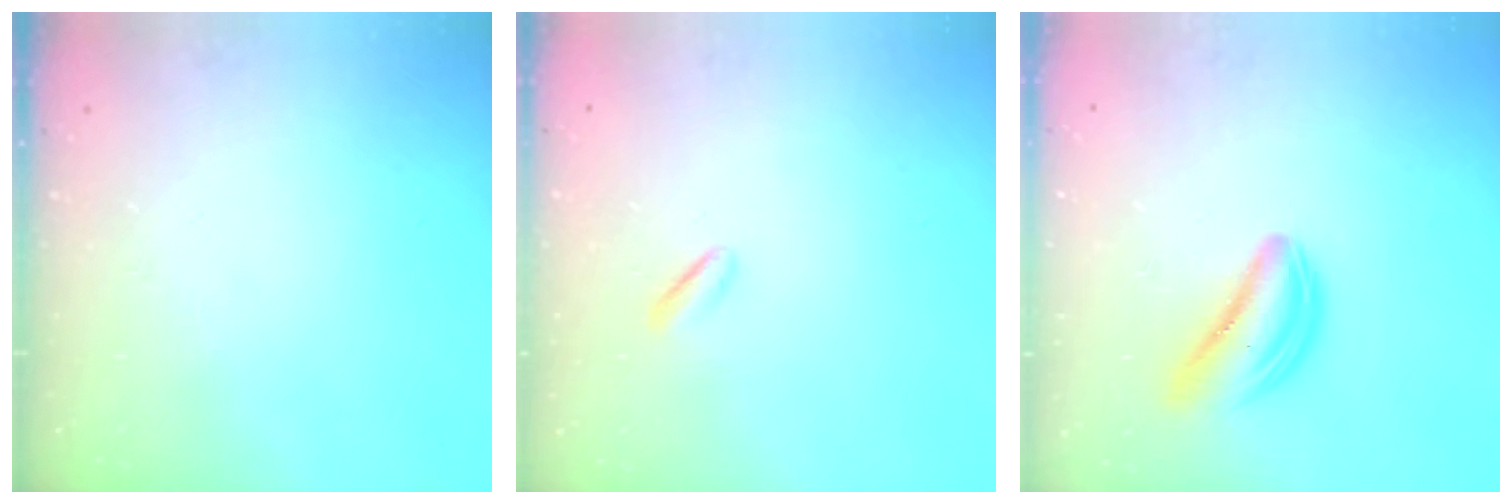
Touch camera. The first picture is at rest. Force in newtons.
{"total": 0.7, "press": 0.3, "slide": 0.6}
{"total": 6.2, "press": 6.2, "slide": 1.1}